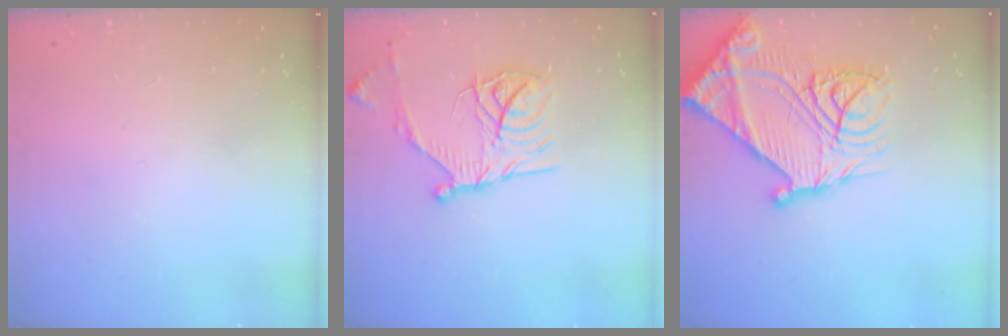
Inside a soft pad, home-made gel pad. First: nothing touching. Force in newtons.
{"total": 17.1, "press": 17.1, "slide": 1.1}
{"total": 28.1, "press": 27.9, "slide": 3.3}